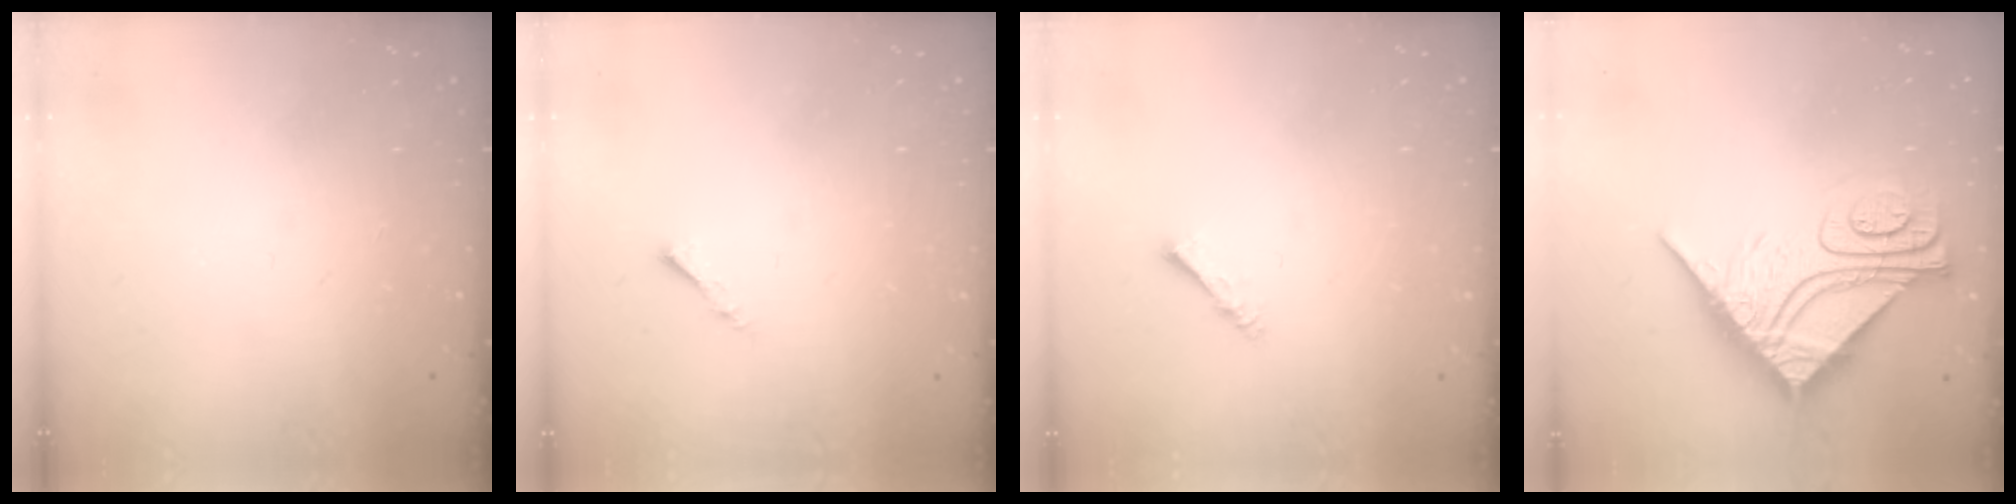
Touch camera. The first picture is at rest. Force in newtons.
{"total": 1.1, "press": 1.0, "slide": 0.3}
{"total": 1.6, "press": 1.5, "slide": 0.3}
{"total": 14.7, "press": 14.7, "slide": 1.2}